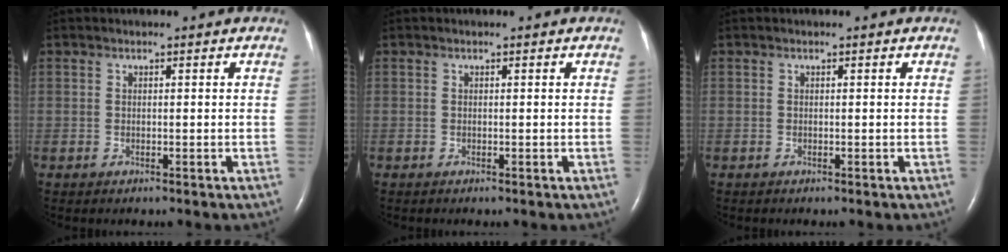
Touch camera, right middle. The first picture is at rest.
{"total": 0.0}
{"total": 0.0}